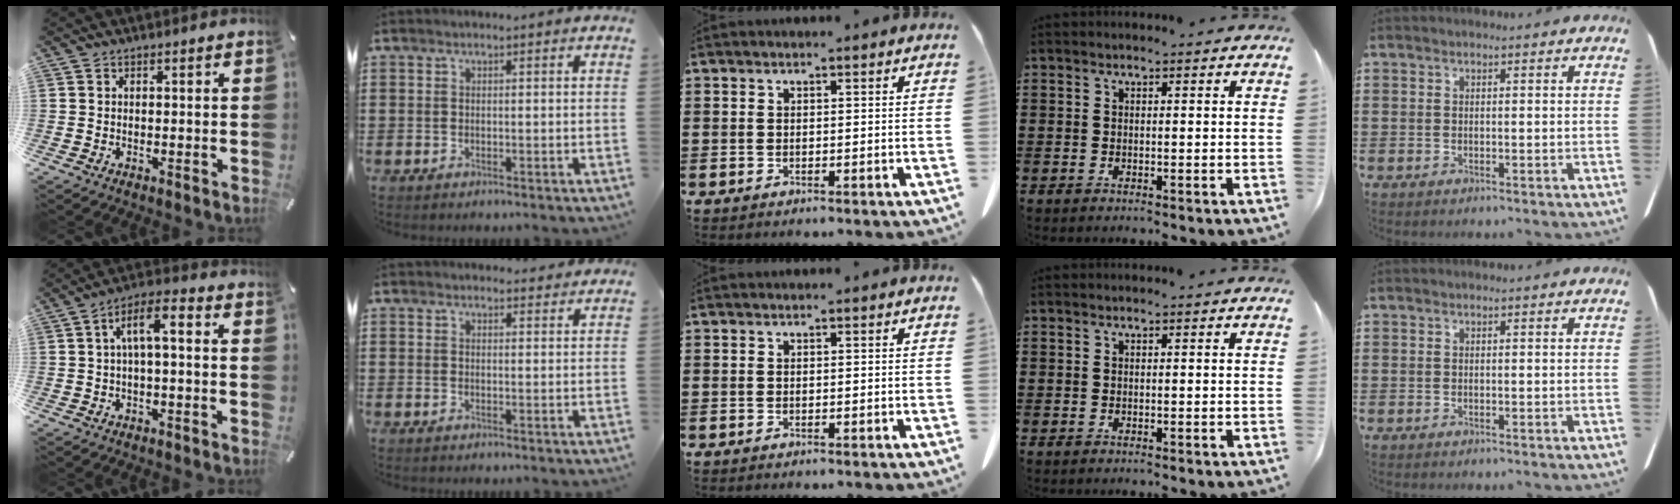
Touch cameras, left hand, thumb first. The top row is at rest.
{"thumb": {"total": 4.9, "force": [-0.8, 2.1, 4.3], "torque": [-0.084, 0.019, -0.018]}, "index": {"total": 1.9, "force": [1.8, 0.4, 0.0], "torque": [0.003, -0.001, 0.033]}}